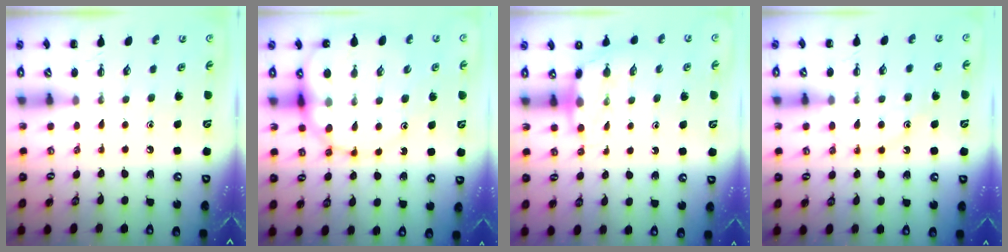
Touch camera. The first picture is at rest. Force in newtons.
{"total": 15.5, "press": 15.0, "slide": 3.9}
{"total": 6.3, "press": 6.2, "slide": 1.4}
{"total": 11.9, "press": 11.9, "slide": 0.7}